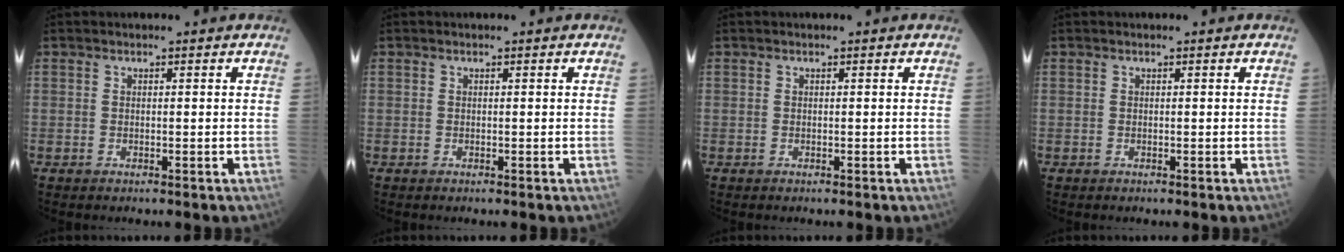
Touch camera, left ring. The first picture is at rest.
{"total": 0.0}
{"total": 0.0}
{"total": 0.0}